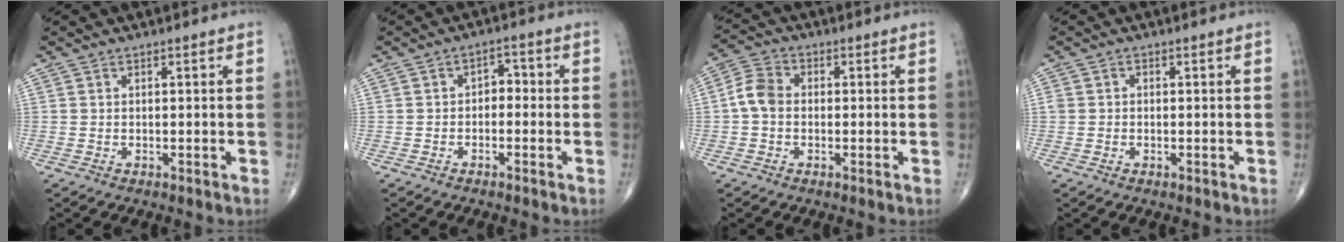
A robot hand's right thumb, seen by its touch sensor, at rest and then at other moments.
{"total": 3.0, "force": [-0.7, 2.1, 2.0], "torque": [-0.009, 0.019, -0.022]}
{"total": 5.3, "force": [-0.5, 4.0, 3.4], "torque": [-0.060, 0.016, -0.020]}
{"total": 1.1, "force": [-0.1, 1.0, 0.4], "torque": [-0.002, 0.006, -0.001]}